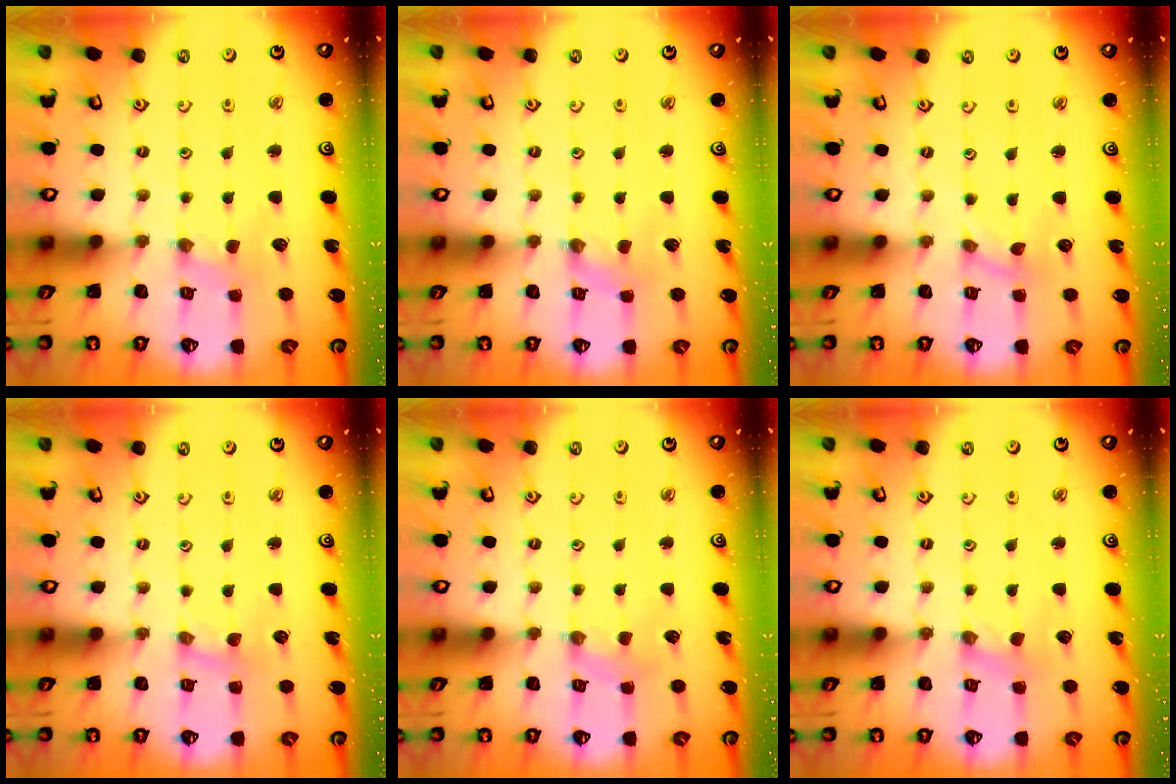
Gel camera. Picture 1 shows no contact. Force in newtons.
{"total": 0.5, "press": 0.5, "slide": 0.1}
{"total": 0.0}
{"total": 0.7, "press": 0.6, "slide": 0.2}
{"total": 3.1, "press": 3.0, "slide": 0.3}
{"total": 1.2, "press": 1.2, "slide": 0.3}